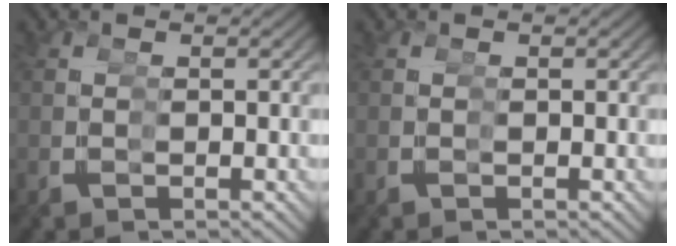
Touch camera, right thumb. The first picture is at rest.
{"total": 0.0}